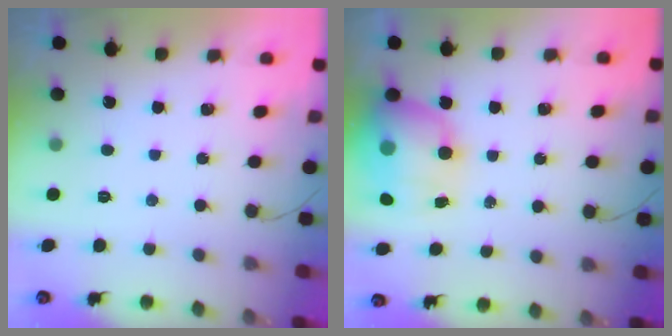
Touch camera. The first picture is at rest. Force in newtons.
{"total": 14.7, "press": 14.2, "slide": 3.5}